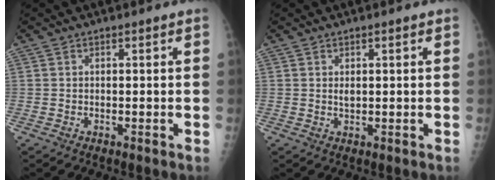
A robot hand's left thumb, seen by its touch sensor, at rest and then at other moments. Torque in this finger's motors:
{"motor_torque": [0.65, 0.46, 0.59, 0.05, 0.00]}